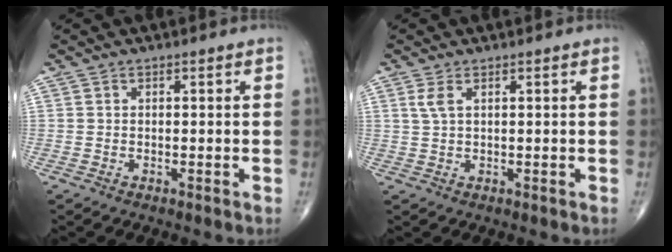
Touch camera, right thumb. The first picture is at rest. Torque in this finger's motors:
{"motor_torque": [-0.56, 0.00, 0.09, 0.00, 0.09]}